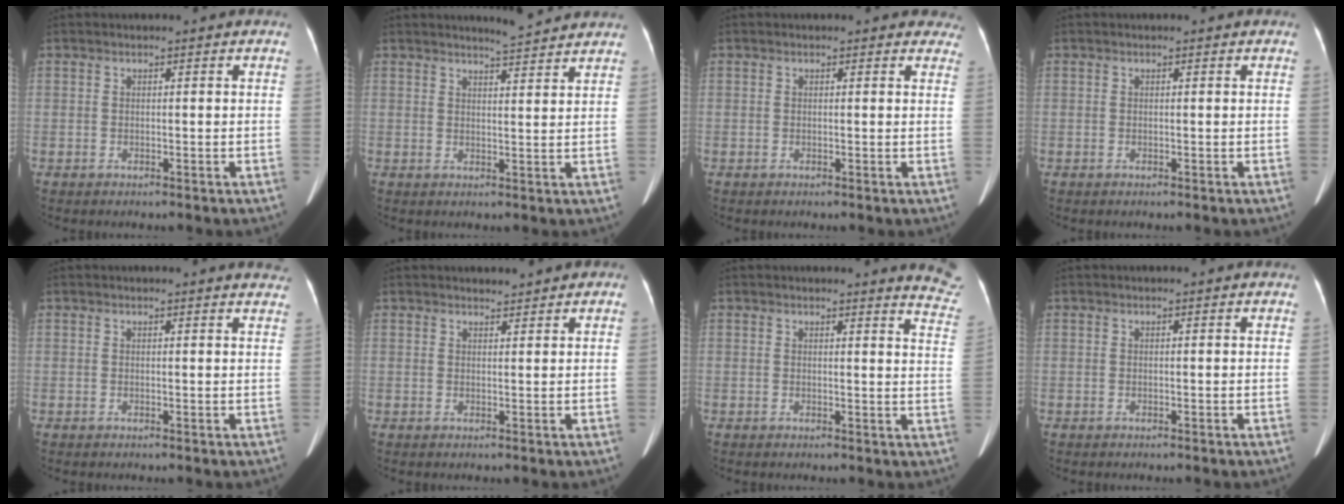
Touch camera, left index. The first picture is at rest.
{"total": 4.6, "force": [4.5, -0.1, 1.0], "torque": [-0.027, 0.000, 0.059]}
{"total": 3.6, "force": [3.1, 1.8, 0.3], "torque": [0.021, -0.008, 0.006]}
{"total": 0.0}
{"total": 3.6, "force": [3.5, 0.3, 0.9], "torque": [-0.011, -0.009, 0.018]}
{"total": 1.2, "force": [1.2, 0.3, 0.1], "torque": [-0.006, 0.004, 0.021]}
{"total": 7.1, "force": [7.1, -0.1, 0.5], "torque": [0.010, -0.072, 0.044]}
{"total": 0.0}